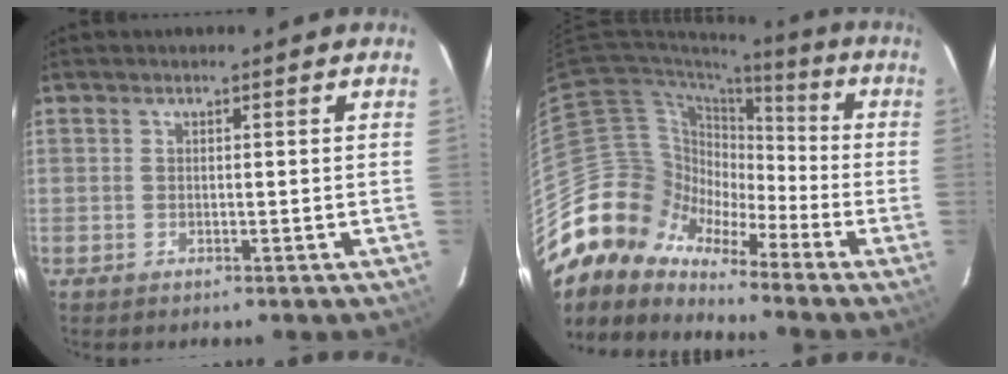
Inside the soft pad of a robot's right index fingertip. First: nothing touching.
{"total": 10.7, "force": [-8.3, 6.8, 0.8], "torque": [-0.029, 0.040, -0.177]}